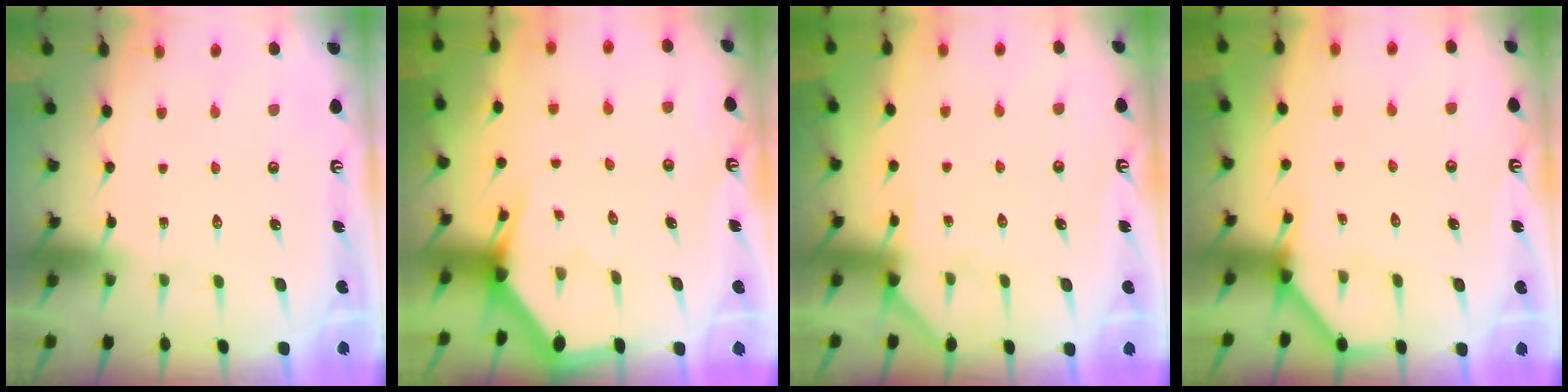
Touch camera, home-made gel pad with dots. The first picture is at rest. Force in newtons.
{"total": 3.0, "press": 3.0, "slide": 0.1}
{"total": 4.9, "press": 4.9, "slide": 0.4}
{"total": 3.3, "press": 3.3, "slide": 0.4}